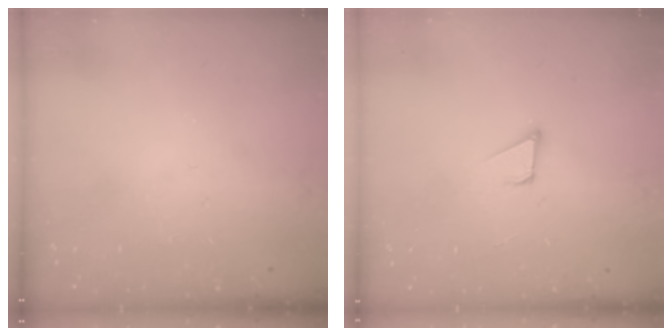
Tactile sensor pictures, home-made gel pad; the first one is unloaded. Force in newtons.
{"total": 2.2, "press": 2.2, "slide": 0.2}